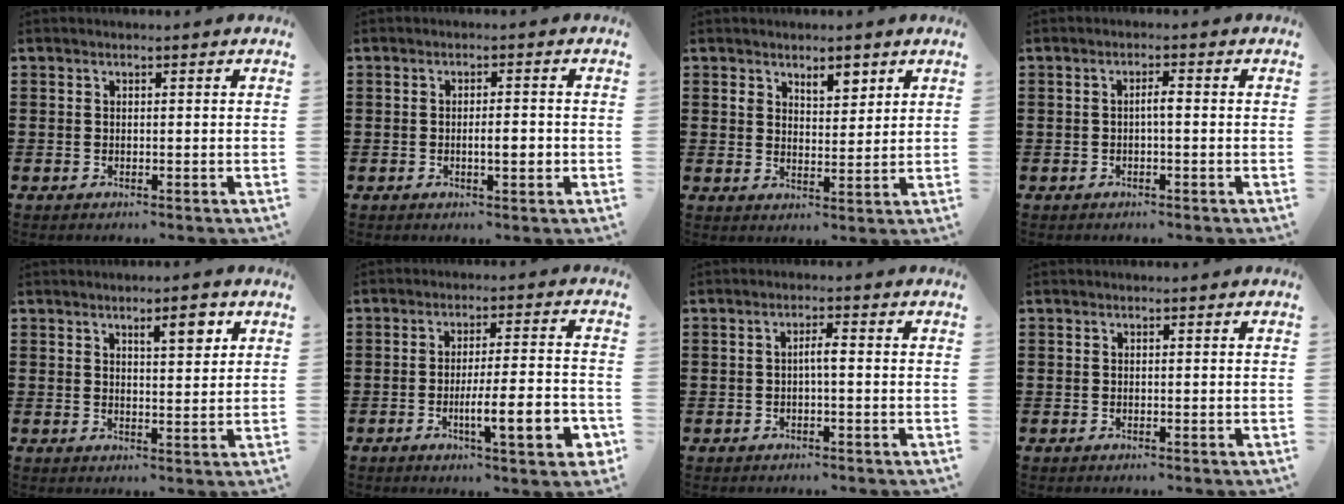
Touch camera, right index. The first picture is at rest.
{"total": 3.1, "force": [-0.6, 0.8, 2.9], "torque": [-0.051, 0.000, -0.010]}
{"total": 3.9, "force": [3.0, 1.8, 1.6], "torque": [-0.025, 0.002, 0.053]}
{"total": 1.6, "force": [-0.3, 0.3, 1.5], "torque": [-0.030, 0.002, -0.007]}
{"total": 4.2, "force": [2.3, 1.2, 3.3], "torque": [-0.046, -0.002, 0.032]}
{"total": 9.7, "force": [-3.1, 1.8, 9.0], "torque": [-0.137, -0.006, -0.049]}
{"total": 1.8, "force": [-0.4, 0.2, 1.8], "torque": [-0.035, 0.003, -0.008]}
{"total": 0.0}